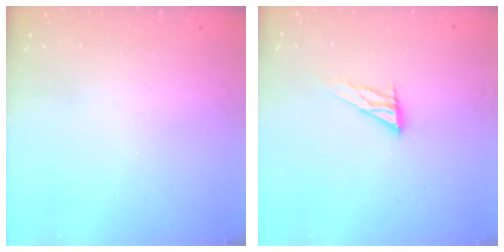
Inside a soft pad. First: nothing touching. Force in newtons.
{"total": 9.2, "press": 9.1, "slide": 0.7}